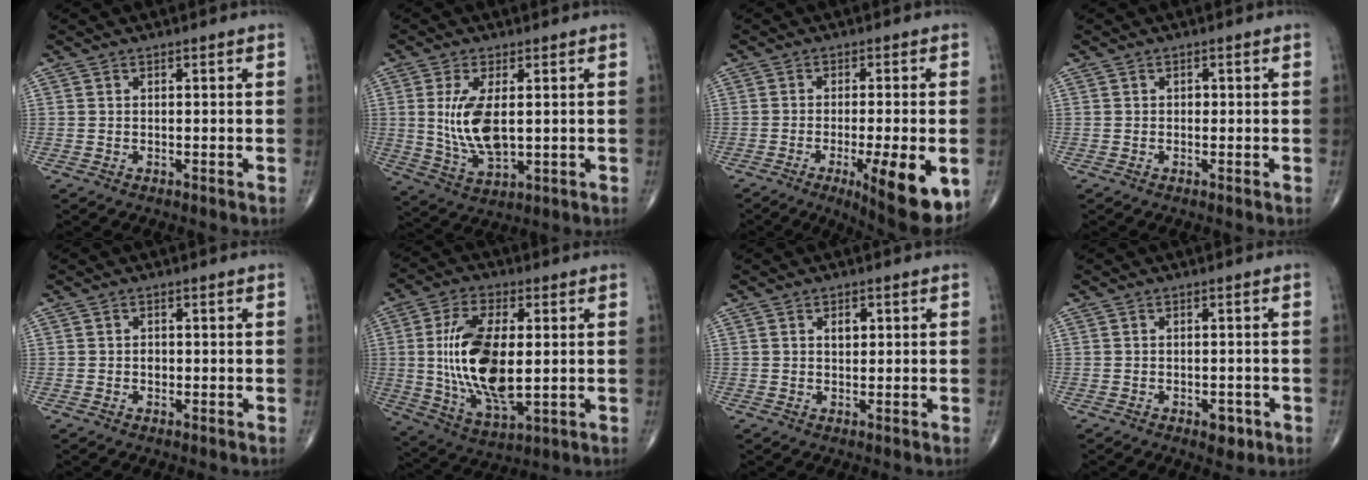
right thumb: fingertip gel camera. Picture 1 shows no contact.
{"total": 10.1, "force": [1.0, 4.5, 8.9], "torque": [-0.180, -0.017, 0.030]}
{"total": 13.4, "force": [-4.4, 3.2, 12.2], "torque": [-0.147, -0.011, -0.052]}
{"total": 0.6, "force": [0.0, 0.5, 0.4], "torque": [0.001, 0.002, -0.003]}
{"total": 1.1, "force": [-0.2, 0.9, 0.6], "torque": [-0.005, 0.003, -0.005]}
{"total": 17.7, "force": [0.7, 8.1, 15.7], "torque": [-0.300, -0.016, 0.019]}
{"total": 2.1, "force": [0.7, 1.4, 1.5], "torque": [-0.017, -0.001, 0.009]}
{"total": 3.0, "force": [-1.3, 1.7, 2.1], "torque": [-0.016, 0.004, -0.013]}